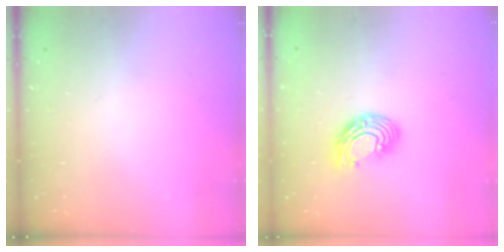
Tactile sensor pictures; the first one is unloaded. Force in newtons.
{"total": 10.8, "press": 10.8, "slide": 0.9}